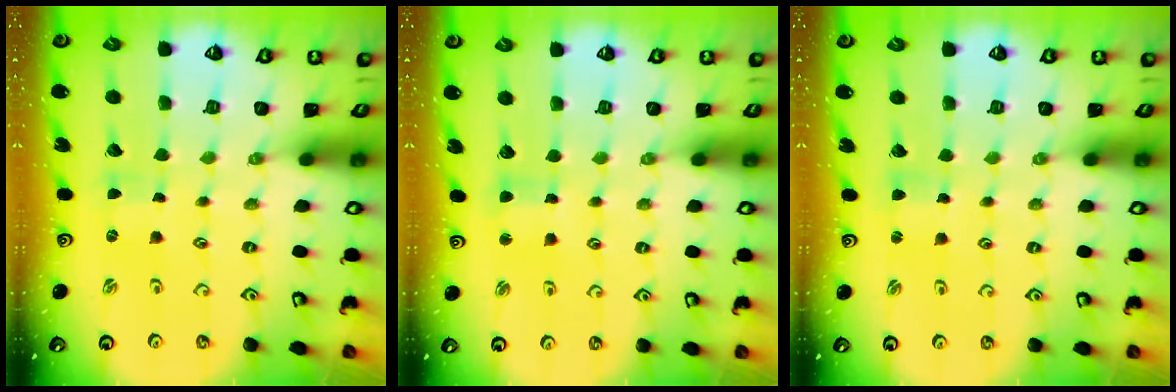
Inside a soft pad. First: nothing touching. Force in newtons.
{"total": 4.2, "press": 4.2, "slide": 0.4}
{"total": 2.2, "press": 2.1, "slide": 0.3}